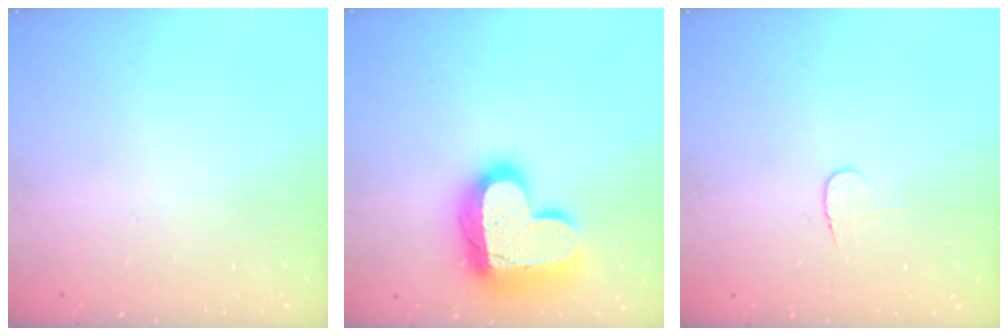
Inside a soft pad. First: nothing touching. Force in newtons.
{"total": 21.1, "press": 21.0, "slide": 1.5}
{"total": 4.0, "press": 4.0, "slide": 0.4}